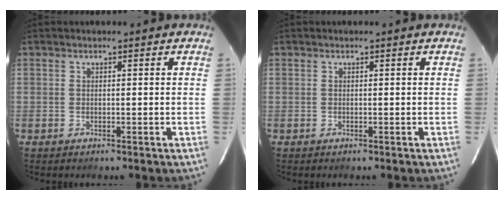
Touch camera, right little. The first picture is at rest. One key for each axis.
{"total": 0.0}